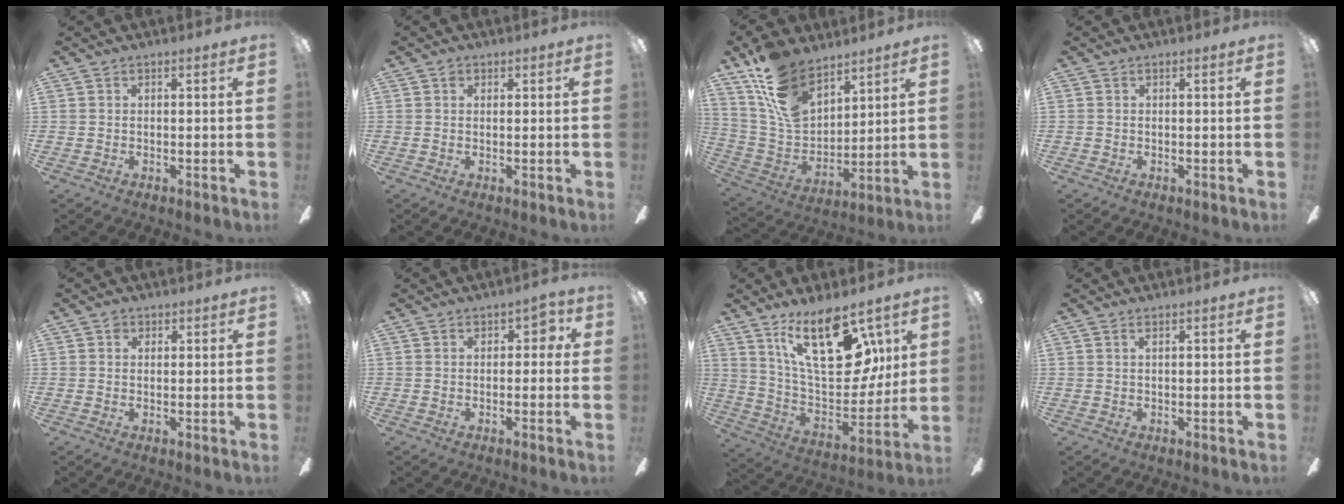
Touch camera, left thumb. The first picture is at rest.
{"total": 1.1, "force": [0.4, 0.8, 0.6], "torque": [-0.005, 0.000, 0.006]}
{"total": 16.5, "force": [11.4, 8.7, 8.2], "torque": [-0.172, -0.051, 0.218]}
{"total": 0.0}
{"total": 1.4, "force": [0.6, 1.1, 0.5], "torque": [-0.004, 0.001, 0.009]}
{"total": 2.8, "force": [0.2, 2.0, 1.9], "torque": [-0.029, 0.008, -0.001]}
{"total": 24.1, "force": [13.1, 11.1, 17.0], "torque": [-0.269, -0.062, 0.222]}
{"total": 0.7, "force": [0.3, 0.0, 0.6], "torque": [-0.013, 0.001, 0.005]}